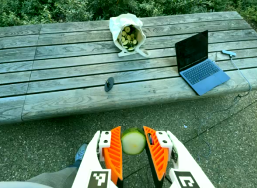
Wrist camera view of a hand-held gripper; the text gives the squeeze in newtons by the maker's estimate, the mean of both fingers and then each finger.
{"total": 10.9, "left": 11.0, "right": 10.8}